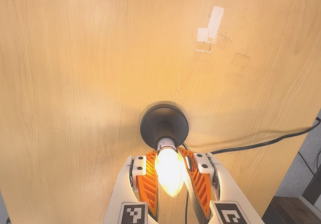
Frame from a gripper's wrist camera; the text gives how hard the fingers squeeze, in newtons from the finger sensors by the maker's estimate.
{"total": 18.8, "left": 24.0, "right": 13.5}